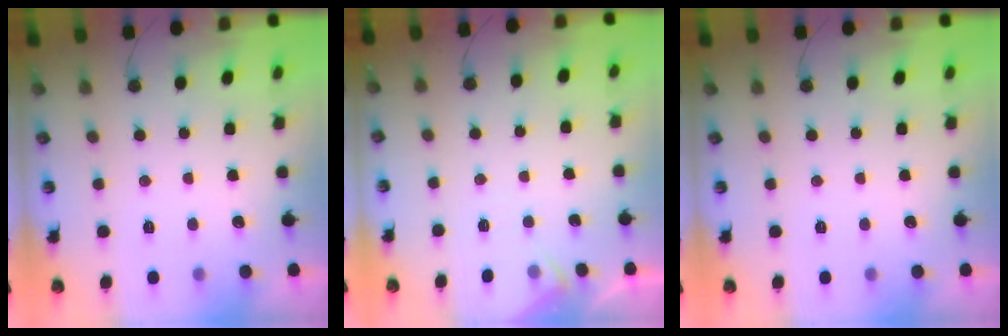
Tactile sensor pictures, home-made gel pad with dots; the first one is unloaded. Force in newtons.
{"total": 4.4, "press": 4.4, "slide": 0.5}
{"total": 0.0}